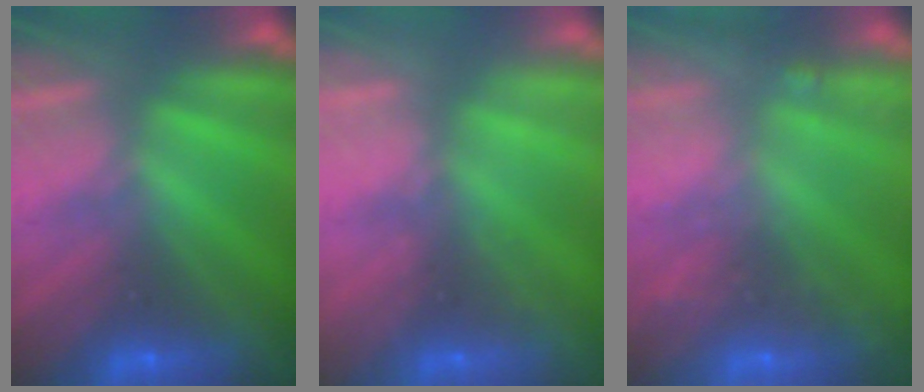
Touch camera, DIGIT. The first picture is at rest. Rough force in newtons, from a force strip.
{"total": 2.1}
{"total": 6.0}